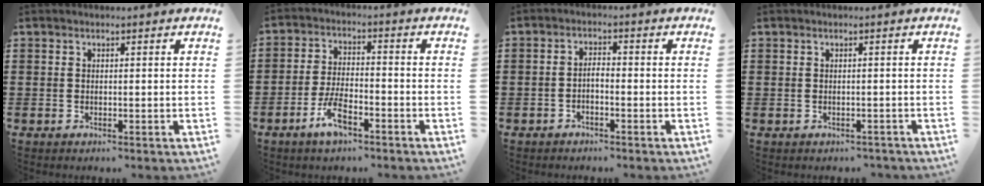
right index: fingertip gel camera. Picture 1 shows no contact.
{"total": 5.4, "force": [-3.2, 1.9, 3.9], "torque": [-0.091, 0.001, -0.065]}
{"total": 1.5, "force": [-1.0, 0.3, 1.0], "torque": [-0.024, 0.000, -0.020]}
{"total": 0.7, "force": [-0.6, 0.4, 0.0], "torque": [-0.003, 0.000, -0.012]}